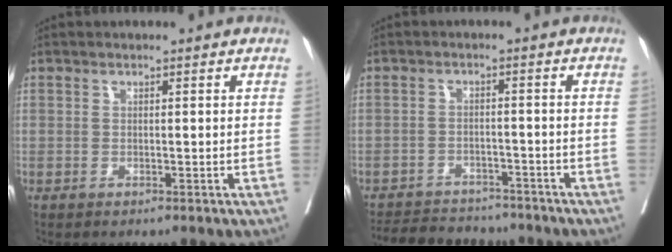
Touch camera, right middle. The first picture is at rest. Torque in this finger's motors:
{"motor_torque": [0.91, -1.23, 0.01, 0.00]}